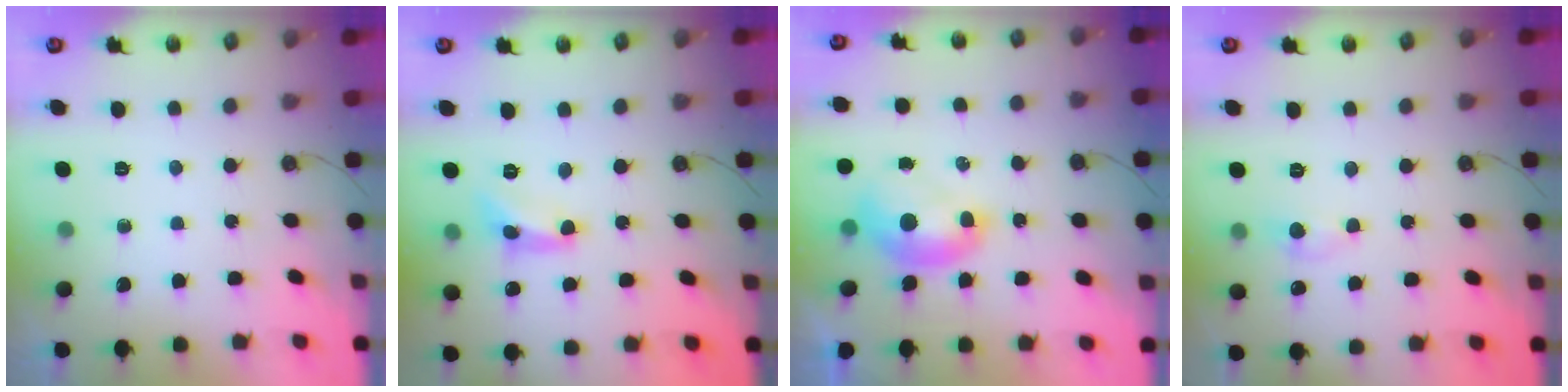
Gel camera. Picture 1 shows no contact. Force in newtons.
{"total": 3.0, "press": 3.0, "slide": 0.3}
{"total": 1.8, "press": 1.7, "slide": 0.6}
{"total": 1.3, "press": 1.3, "slide": 0.3}